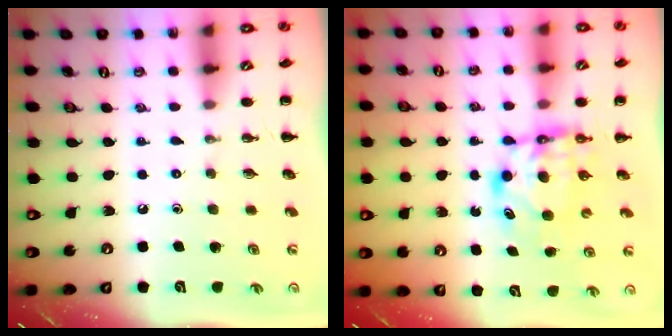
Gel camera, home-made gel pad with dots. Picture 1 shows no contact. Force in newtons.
{"total": 6.4, "press": 6.3, "slide": 0.7}